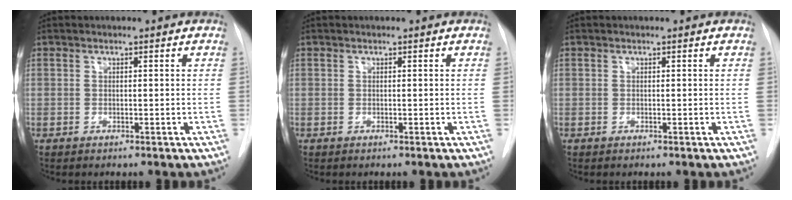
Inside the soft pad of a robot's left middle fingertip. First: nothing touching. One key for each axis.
{"total": 0.0}
{"total": 0.0}